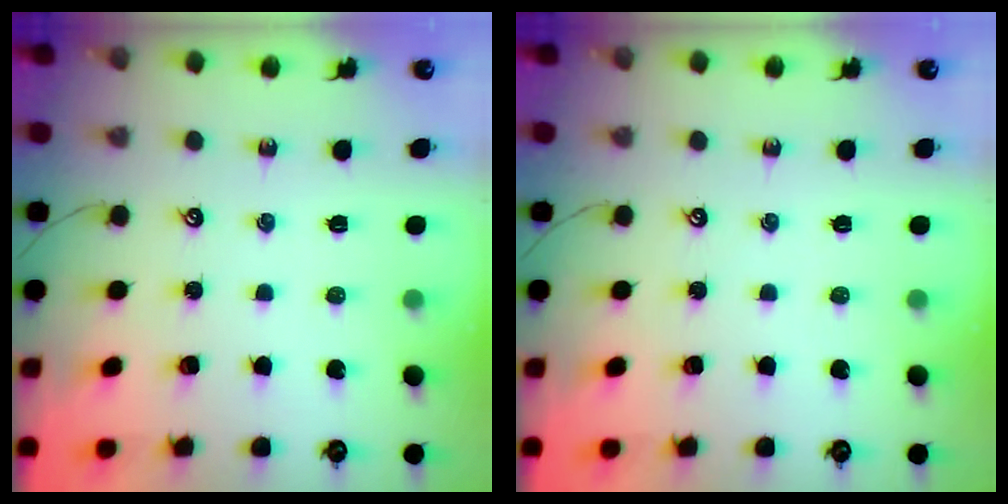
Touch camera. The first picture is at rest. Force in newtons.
{"total": 0.0}